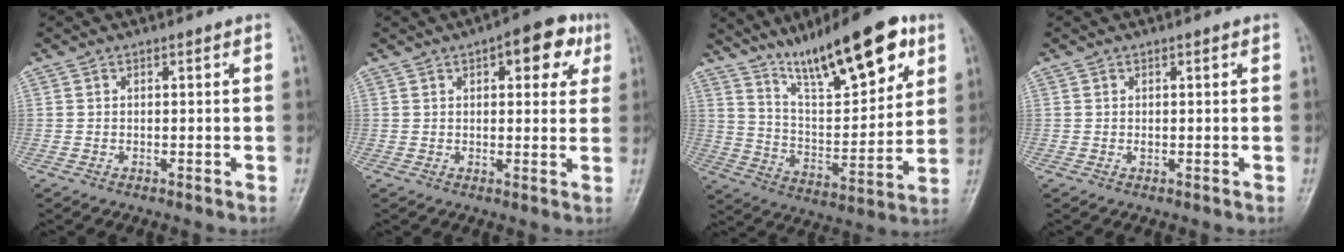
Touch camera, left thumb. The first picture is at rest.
{"total": 9.3, "force": [4.1, 4.3, 7.2], "torque": [-0.055, -0.002, 0.043]}
{"total": 20.3, "force": [12.6, 6.1, 14.7], "torque": [-0.198, -0.048, 0.218]}
{"total": 0.9, "force": [0.1, 0.4, 0.8], "torque": [-0.014, 0.004, 0.006]}